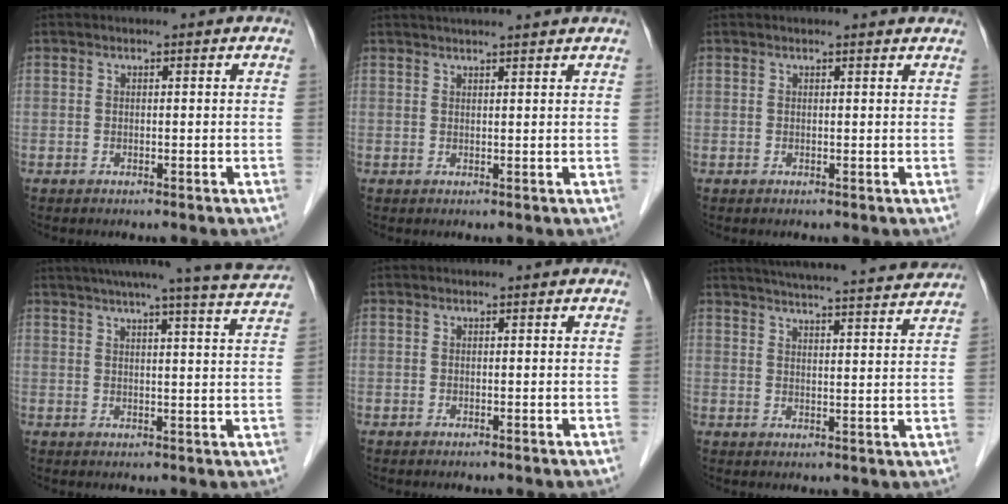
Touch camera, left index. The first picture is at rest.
{"total": 2.8, "force": [2.5, -0.5, 1.2], "torque": [-0.012, 0.021, 0.041]}
{"total": 2.6, "force": [2.6, 0.0, 0.6], "torque": [-0.012, 0.004, 0.022]}
{"total": 15.3, "force": [13.9, -1.1, 6.3], "torque": [-0.098, -0.028, 0.165]}
{"total": 0.0}
{"total": 21.9, "force": [20.4, 0.6, 7.9], "torque": [-0.122, -0.006, 0.261]}